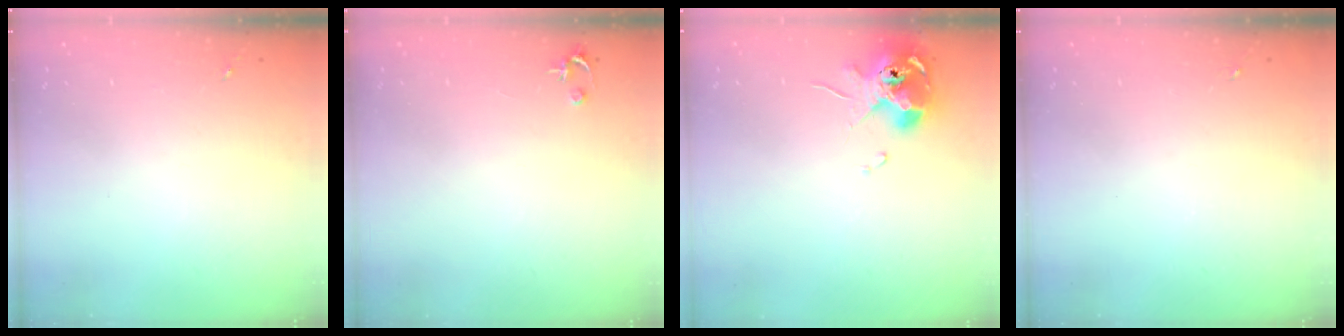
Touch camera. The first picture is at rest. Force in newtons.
{"total": 2.5, "press": 2.5, "slide": 0.2}
{"total": 10.4, "press": 10.3, "slide": 1.4}
{"total": 0.0}